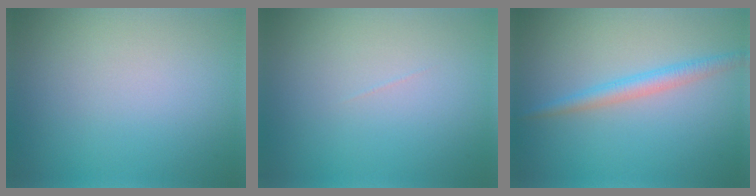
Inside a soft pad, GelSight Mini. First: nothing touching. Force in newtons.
{"total": 0.0}
{"total": 2.3, "press": 2.3, "slide": 0.1}